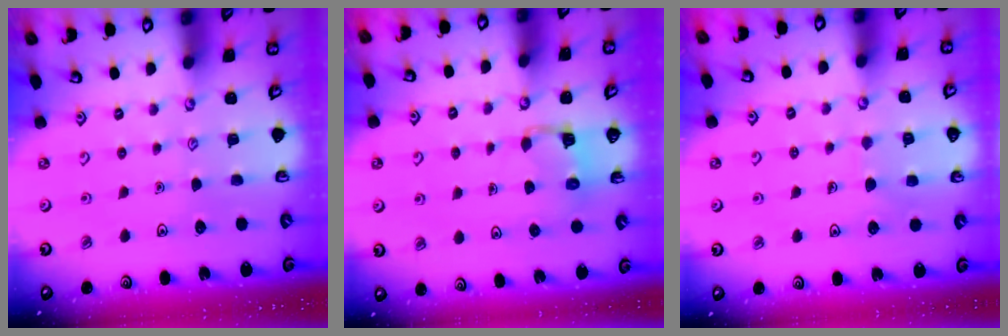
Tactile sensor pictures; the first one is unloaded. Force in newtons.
{"total": 3.3, "press": 3.3, "slide": 0.3}
{"total": 5.3, "press": 5.2, "slide": 0.4}